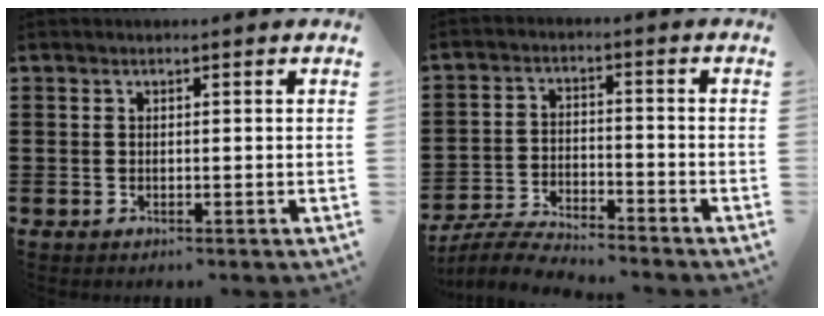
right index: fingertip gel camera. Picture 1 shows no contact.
{"total": 5.5, "force": [-5.4, 0.4, 1.2], "torque": [-0.034, -0.001, -0.107]}